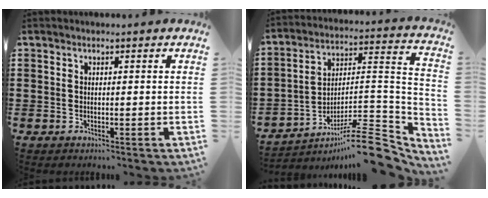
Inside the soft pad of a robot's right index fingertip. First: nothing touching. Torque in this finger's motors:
{"motor_torque": [-1.69, -0.29, -1.05, -0.21]}